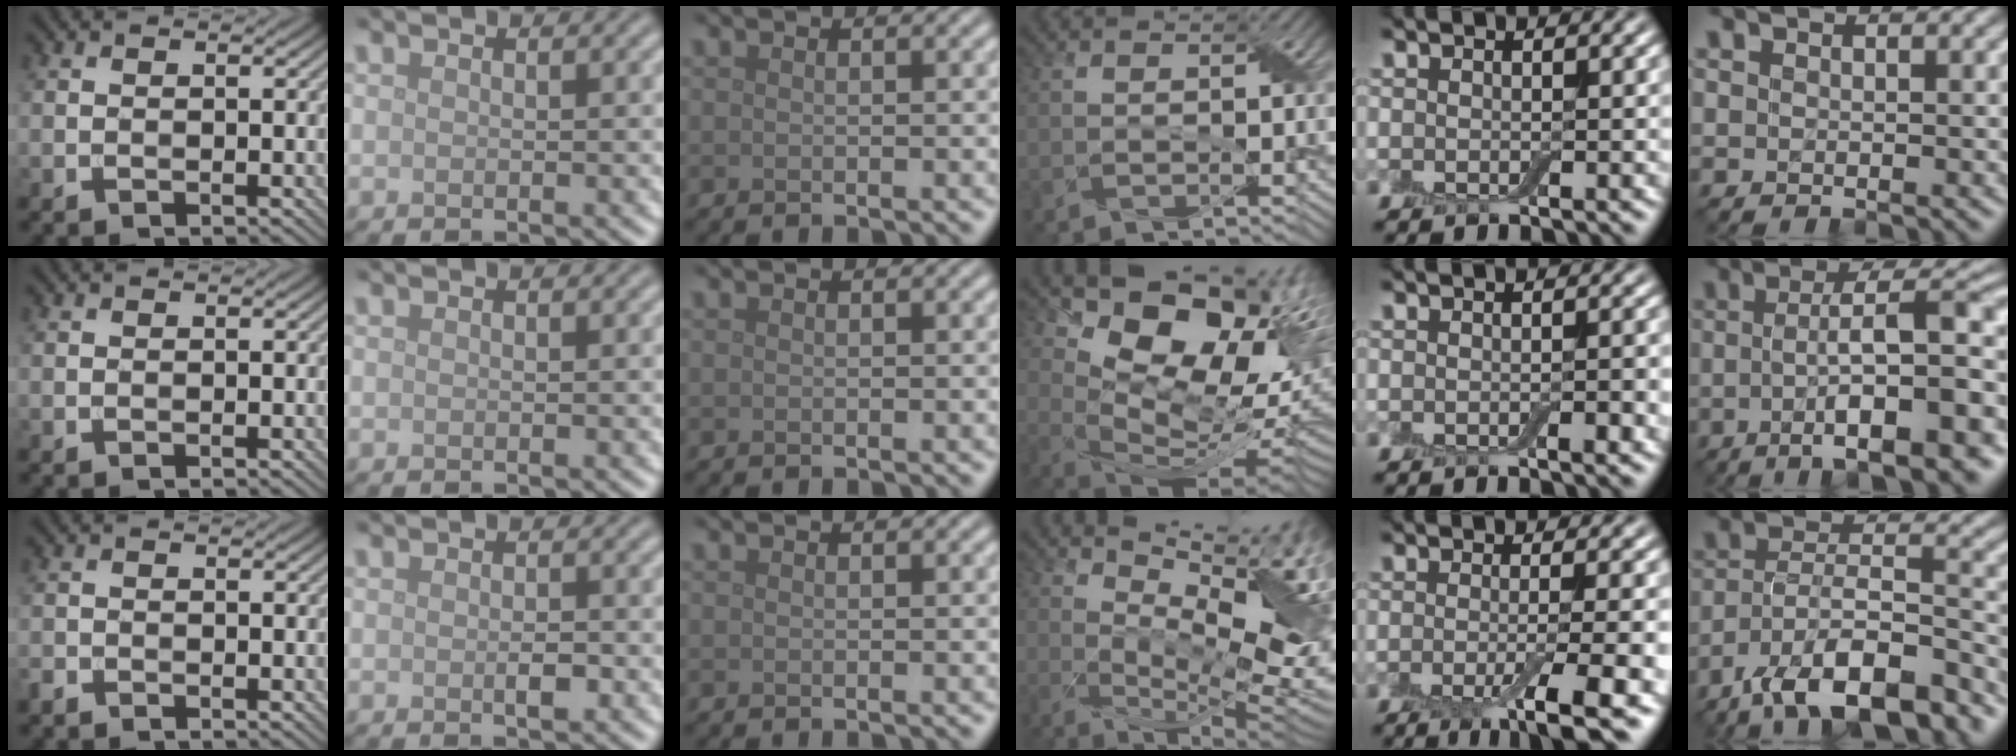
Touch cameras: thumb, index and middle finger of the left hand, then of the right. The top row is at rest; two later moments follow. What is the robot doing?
{"motion": "wrap", "object": "adhesive wrap"}